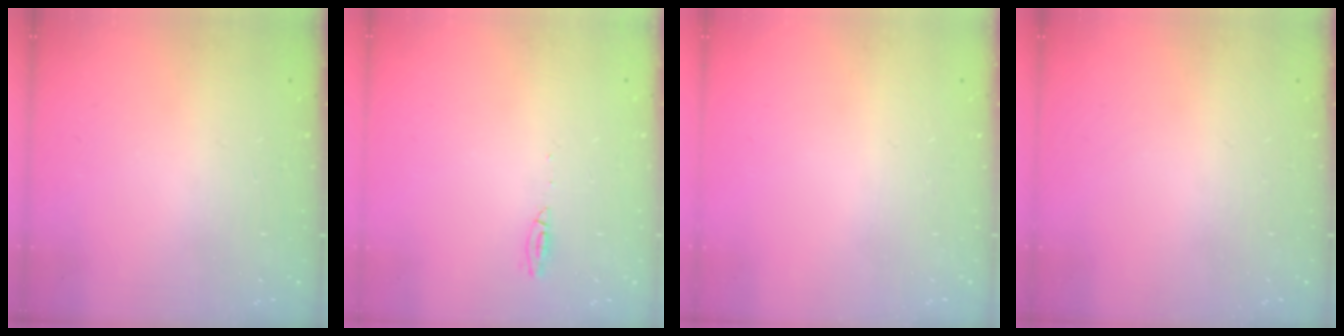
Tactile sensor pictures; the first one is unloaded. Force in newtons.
{"total": 12.4, "press": 5.3, "slide": 11.2}
{"total": 0.0}
{"total": 0.0}